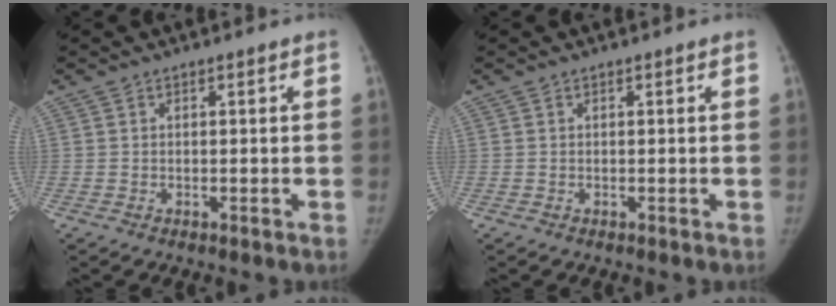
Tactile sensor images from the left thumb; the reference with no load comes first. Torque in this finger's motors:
{"motor_torque": [0.00, 0.00, 0.48, -0.43, 0.00]}